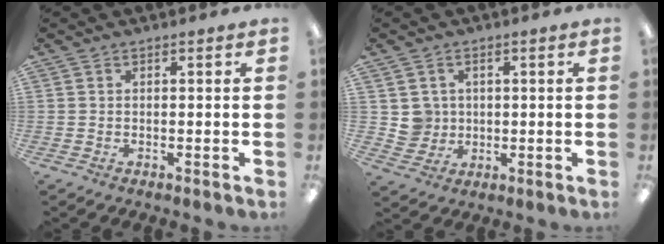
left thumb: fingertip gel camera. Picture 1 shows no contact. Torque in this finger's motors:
{"motor_torque": [-0.08, 0.10, 0.23, -0.25, 0.00]}